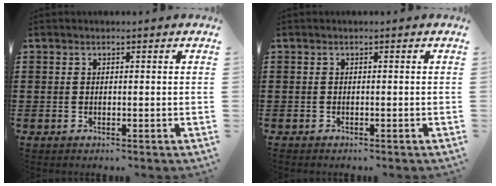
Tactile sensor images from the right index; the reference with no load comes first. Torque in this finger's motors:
{"motor_torque": [0.96, 0.79, 0.48, 0.09]}